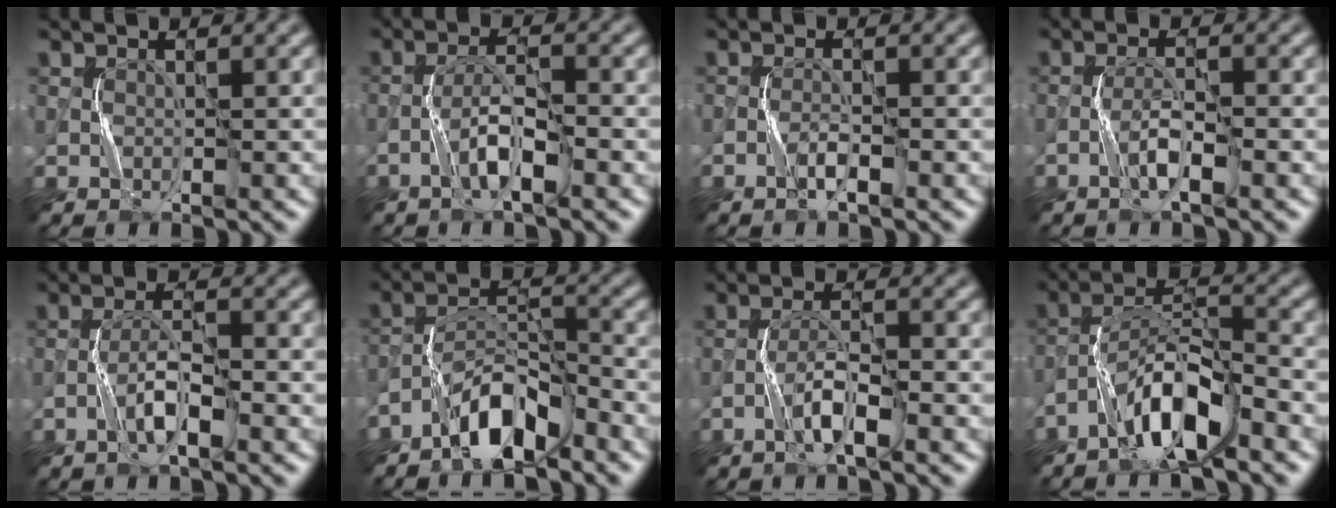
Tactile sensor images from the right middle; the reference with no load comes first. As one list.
[{"total": 3.7, "force": [-2.0, 0.6, 3.0], "torque": [-0.061, 0.013, -0.041]}, {"total": 1.5, "force": [-1.0, 0.1, 1.1], "torque": [-0.022, 0.006, -0.021]}, {"total": 2.6, "force": [-1.5, 0.3, 2.1], "torque": [-0.044, 0.010, -0.031]}, {"total": 3.2, "force": [-1.7, 0.5, 2.6], "torque": [-0.053, 0.012, -0.036]}, {"total": 5.9, "force": [-4.4, 1.7, 3.5], "torque": [-0.062, 0.007, -0.085]}, {"total": 3.3, "force": [-1.9, 0.4, 2.6], "torque": [-0.054, 0.012, -0.039]}, {"total": 7.1, "force": [-4.7, 1.6, 5.0], "torque": [-0.094, 0.012, -0.090]}]